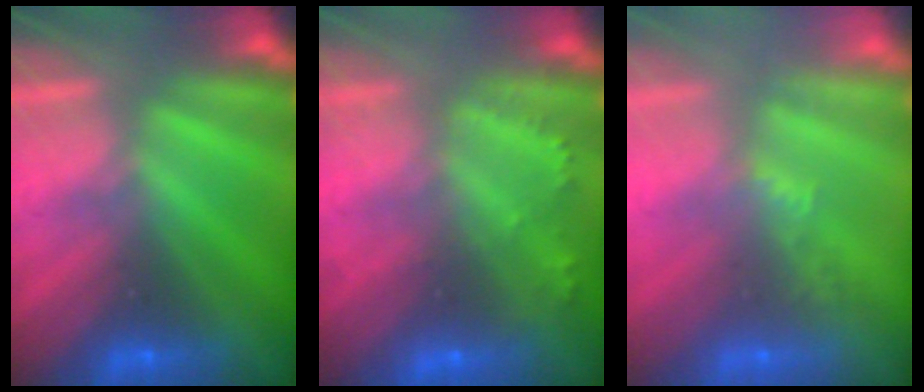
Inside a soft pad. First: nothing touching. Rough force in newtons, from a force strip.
{"total": 2.2}
{"total": 2.3}